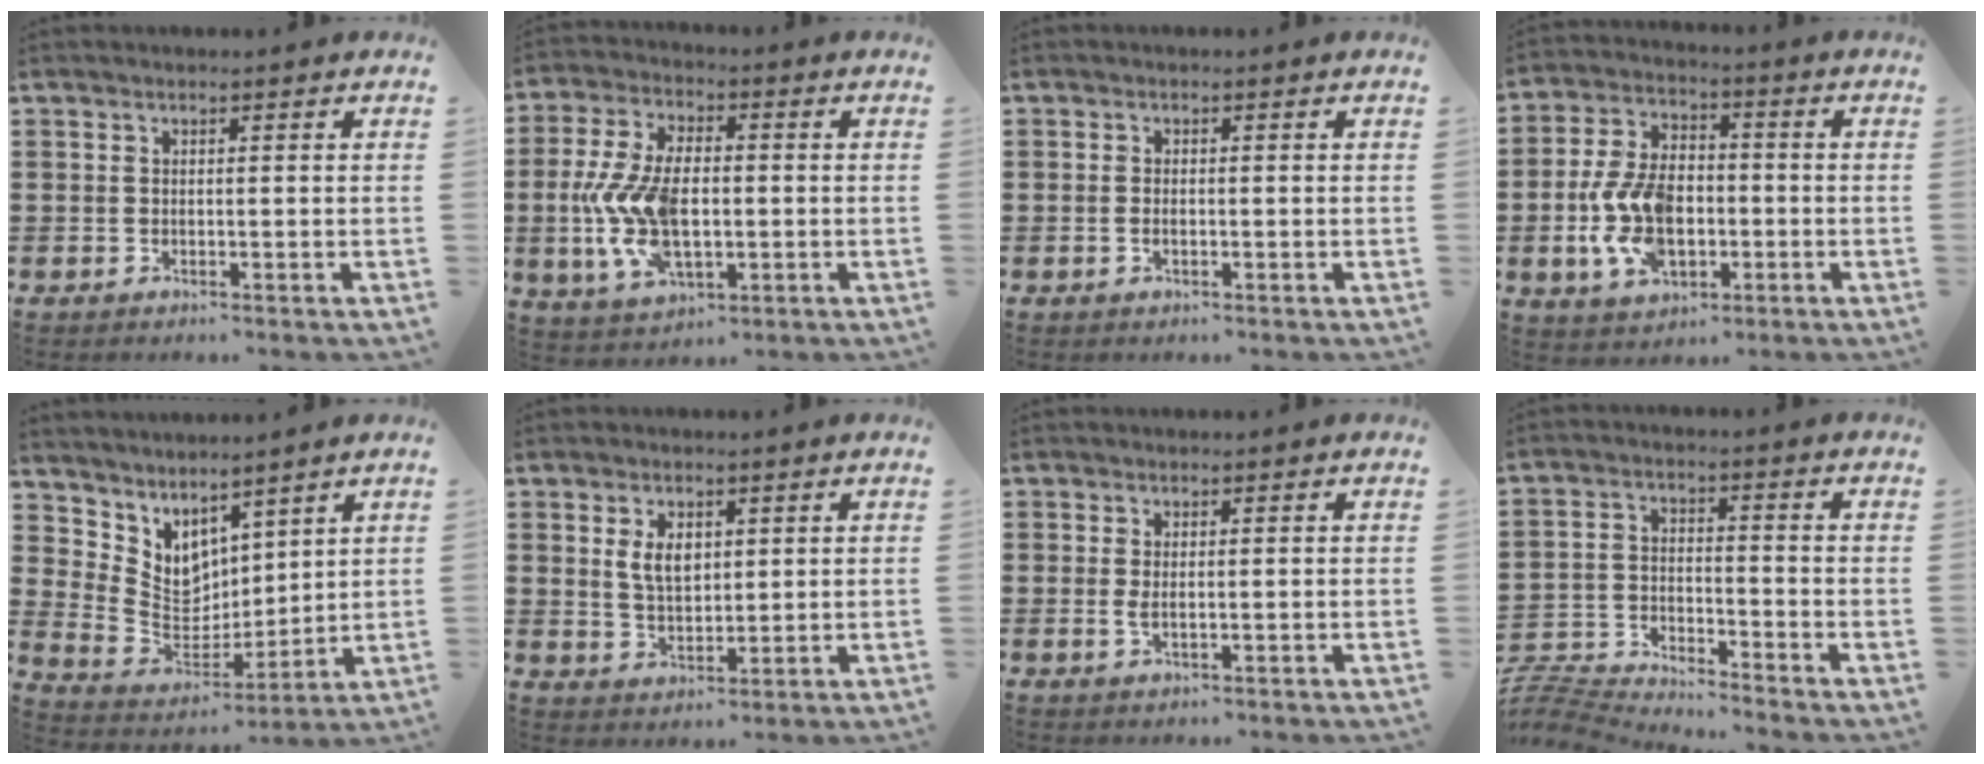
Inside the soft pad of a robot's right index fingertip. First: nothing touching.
{"total": 11.3, "force": [-1.2, 6.1, 9.5], "torque": [-0.229, -0.011, -0.026]}
{"total": 1.0, "force": [-0.3, 0.3, 0.9], "torque": [-0.020, -0.004, -0.003]}
{"total": 10.9, "force": [-2.0, 6.6, 8.4], "torque": [-0.202, 0.001, -0.041]}
{"total": 5.3, "force": [3.3, 4.0, 0.4], "torque": [-0.047, -0.044, 0.064]}
{"total": 4.5, "force": [1.5, 2.6, 3.3], "torque": [-0.064, 0.006, 0.024]}
{"total": 1.3, "force": [0.0, 0.4, 1.2], "torque": [-0.029, -0.001, -0.004]}
{"total": 5.5, "force": [-5.5, 0.1, 0.3], "torque": [-0.026, -0.002, -0.117]}